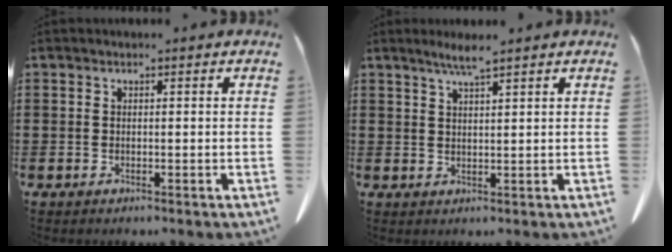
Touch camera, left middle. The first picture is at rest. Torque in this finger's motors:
{"motor_torque": [0.39, 0.31, 0.02, 0.04]}